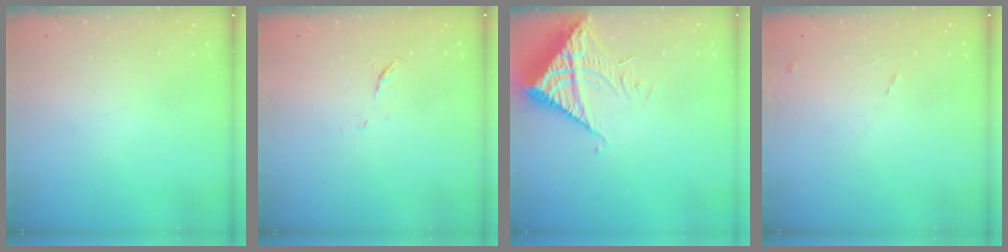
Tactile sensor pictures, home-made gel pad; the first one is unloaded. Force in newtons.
{"total": 4.3, "press": 4.1, "slide": 1.3}
{"total": 9.1, "press": 9.1, "slide": 0.9}
{"total": 6.8, "press": 6.8, "slide": 0.6}